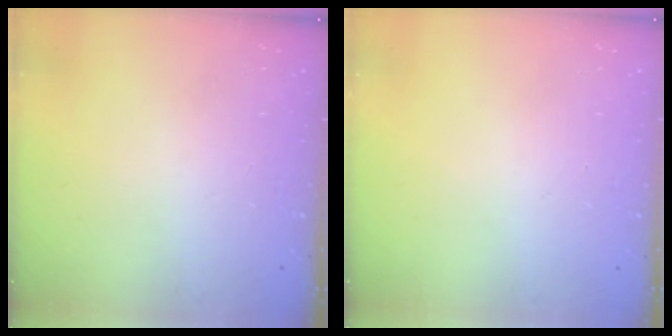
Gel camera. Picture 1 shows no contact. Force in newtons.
{"total": 0.0}